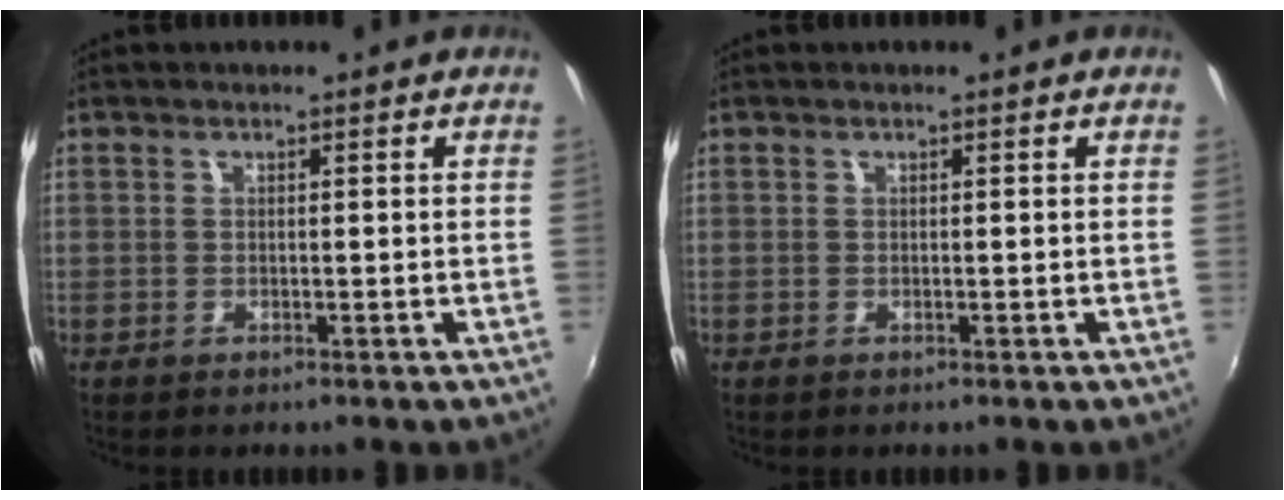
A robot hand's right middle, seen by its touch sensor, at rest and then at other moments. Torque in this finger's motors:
{"motor_torque": [0.00, 0.00, 0.00, 0.00]}